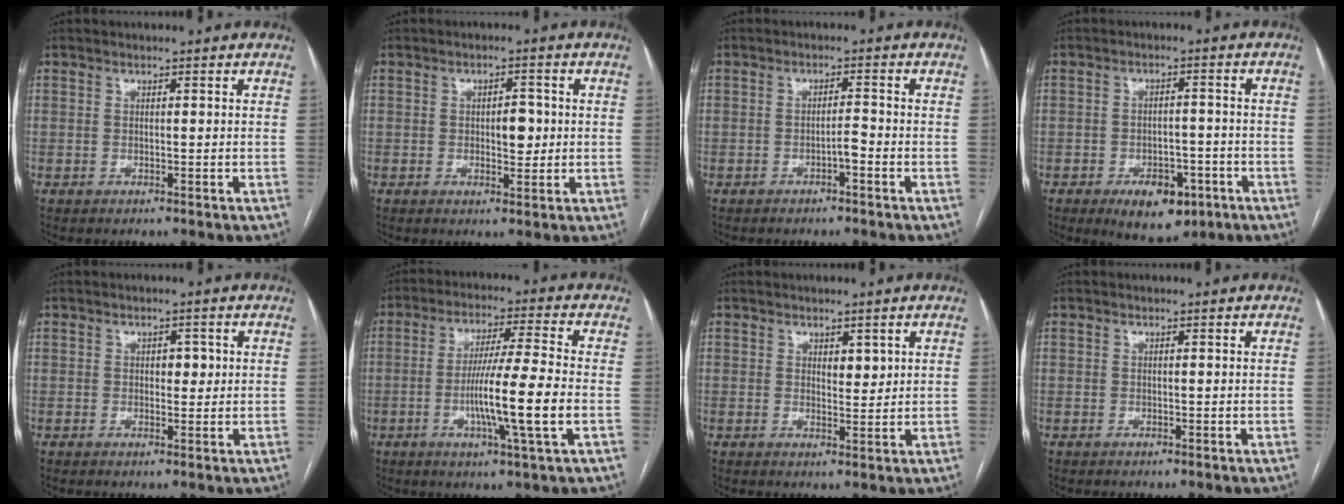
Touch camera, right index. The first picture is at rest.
{"total": 3.7, "force": [0.1, 1.8, 3.2], "torque": [-0.043, 0.003, 0.005]}
{"total": 1.8, "force": [-1.0, 0.3, 1.5], "torque": [-0.023, 0.002, -0.018]}
{"total": 8.2, "force": [-4.4, 4.4, 5.4], "torque": [-0.075, 0.001, -0.056]}
{"total": 1.9, "force": [0.6, 1.2, 1.4], "torque": [-0.015, -0.001, 0.008]}
{"total": 11.8, "force": [-2.7, -0.8, 11.4], "torque": [-0.209, -0.010, -0.053]}
{"total": 2.2, "force": [1.1, 1.1, 1.5], "torque": [-0.021, -0.005, 0.021]}
{"total": 0.0}